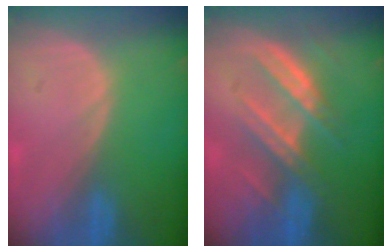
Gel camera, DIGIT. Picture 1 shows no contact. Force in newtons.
{"total": 7.0, "press": 6.9, "slide": 1.1}